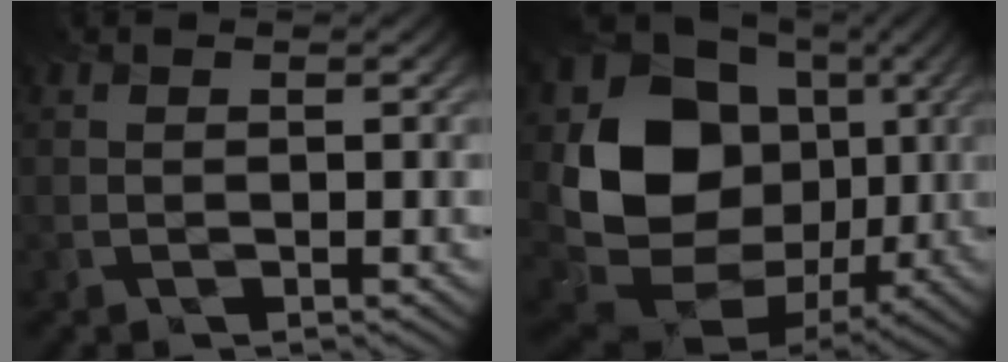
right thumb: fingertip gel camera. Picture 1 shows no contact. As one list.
[{"total": 17.2, "force": [1.4, 14.2, 9.6], "torque": [-0.217, -0.033, 0.032]}]